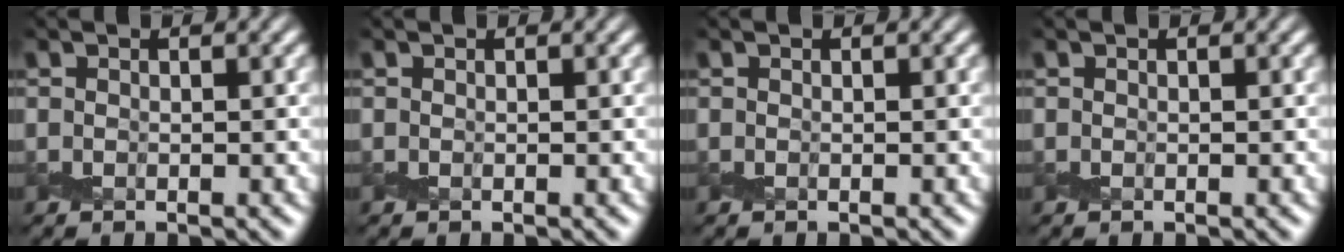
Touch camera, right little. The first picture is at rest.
{"total": 0.0}
{"total": 0.0}
{"total": 0.0}